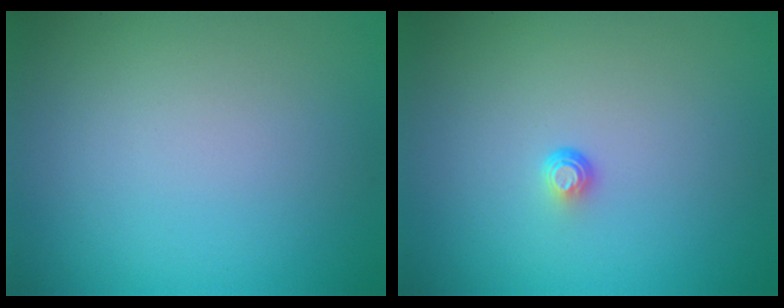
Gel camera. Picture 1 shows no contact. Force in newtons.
{"total": 0.9, "press": 0.5, "slide": 0.7}